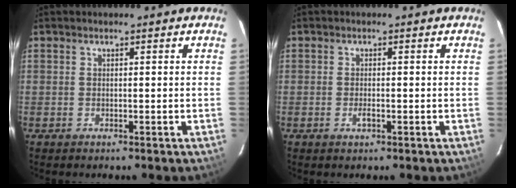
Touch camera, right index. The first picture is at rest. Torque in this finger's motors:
{"motor_torque": [0.34, 0.27, 0.15, 0.01]}